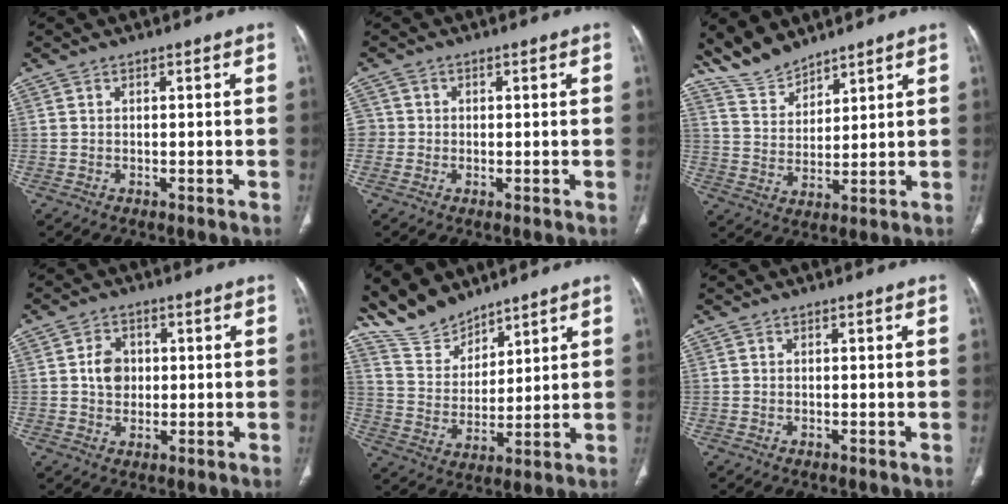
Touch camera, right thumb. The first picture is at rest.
{"total": 2.9, "force": [-0.3, 2.8, 0.8], "torque": [-0.007, 0.008, -0.007]}
{"total": 7.6, "force": [7.0, 2.3, 1.7], "torque": [-0.024, -0.034, 0.151]}
{"total": 4.9, "force": [0.5, 4.0, 2.8], "torque": [-0.030, 0.003, 0.005]}
{"total": 10.2, "force": [9.2, 3.7, 2.2], "torque": [-0.027, -0.048, 0.193]}
{"total": 0.0}